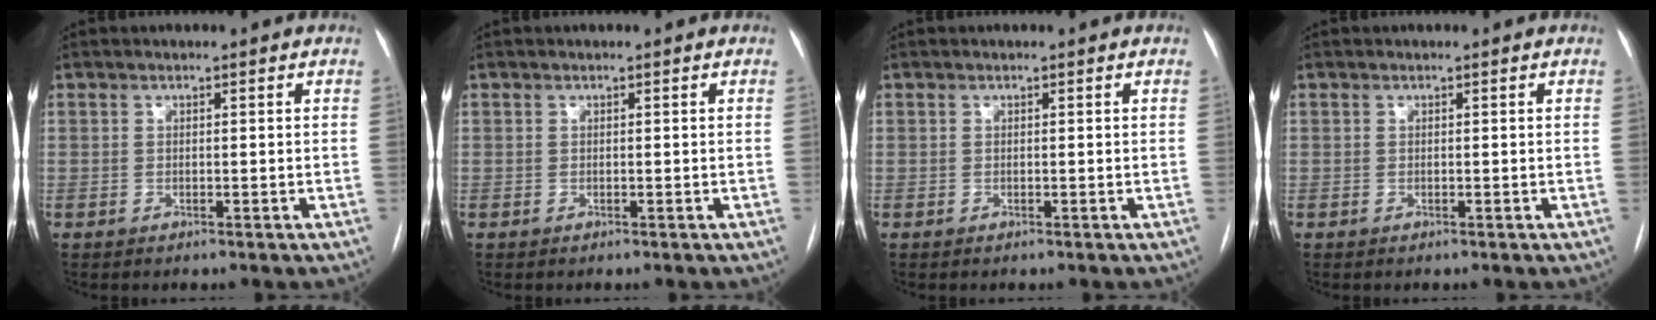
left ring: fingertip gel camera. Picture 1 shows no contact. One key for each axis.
{"total": 0.0}
{"total": 0.0}
{"total": 0.0}